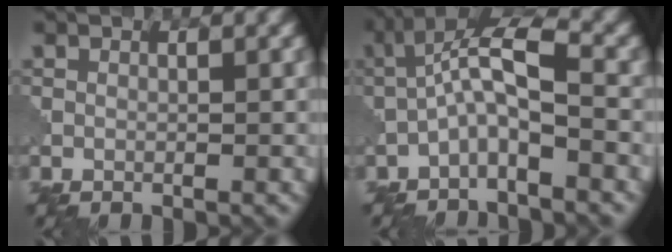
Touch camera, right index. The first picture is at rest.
{"total": 5.1, "force": [-1.5, 1.2, 4.8], "torque": [-0.091, 0.023, -0.039]}